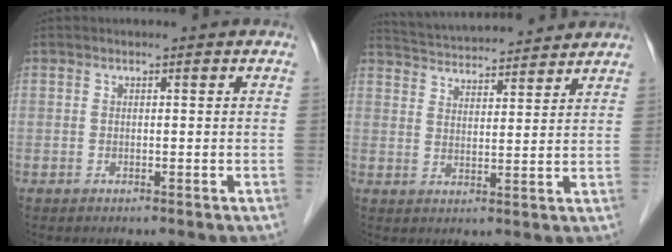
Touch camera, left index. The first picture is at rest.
{"total": 13.6, "force": [13.0, 1.7, 3.9], "torque": [-0.073, 0.030, 0.197]}